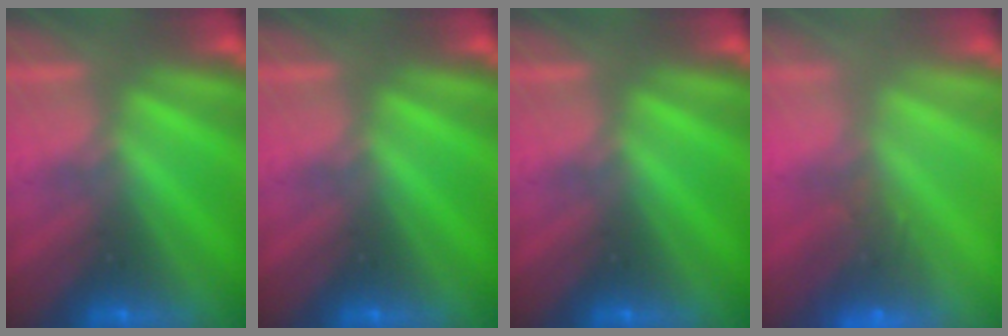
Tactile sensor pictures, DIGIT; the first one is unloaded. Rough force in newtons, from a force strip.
{"total": 0.0}
{"total": 0.0}
{"total": 12.7}